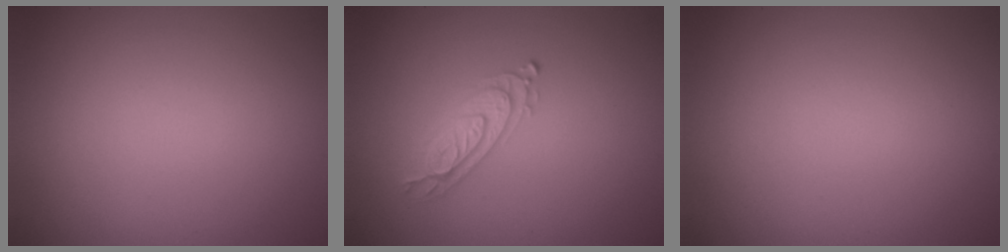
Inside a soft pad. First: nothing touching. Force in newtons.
{"total": 2.1, "press": 2.1, "slide": 0.5}
{"total": 0.0}